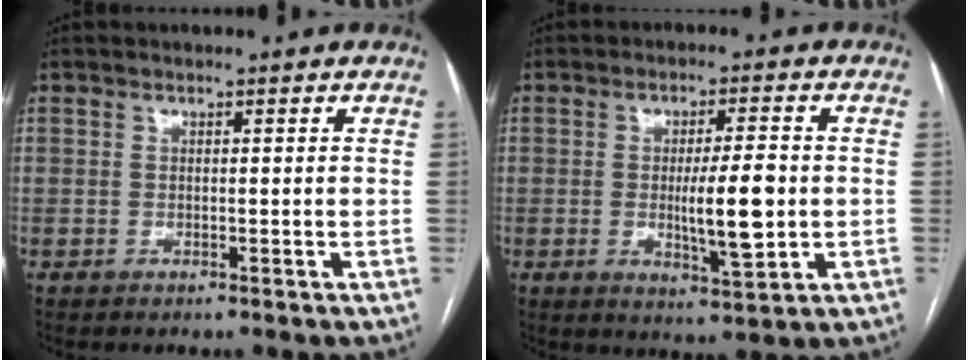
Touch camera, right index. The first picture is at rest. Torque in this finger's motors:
{"motor_torque": [1.62, 0.05, 0.72, 0.13]}